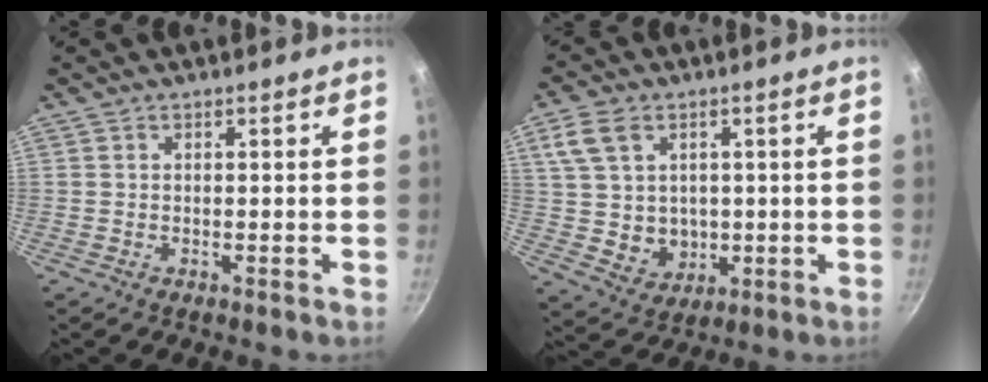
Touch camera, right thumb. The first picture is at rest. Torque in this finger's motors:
{"motor_torque": [0.00, 0.03, 0.05, -0.02, 0.02]}